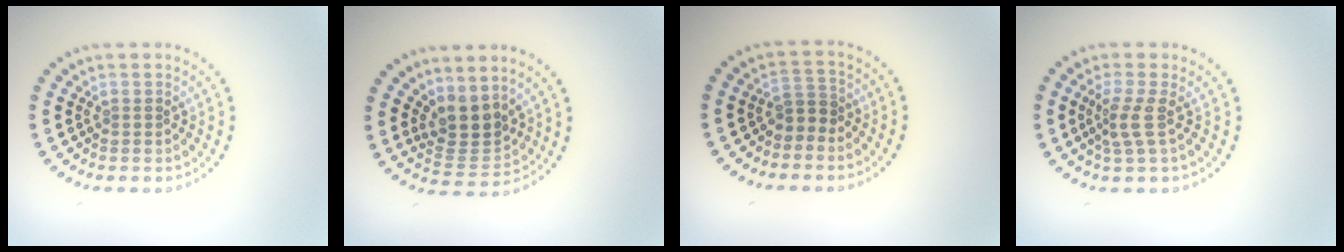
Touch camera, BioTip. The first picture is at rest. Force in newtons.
{"total": 3.6, "press": 3.2, "slide": 1.7}
{"total": 1.8, "press": 1.4, "slide": 1.1}
{"total": 2.2, "press": 1.6, "slide": 1.5}